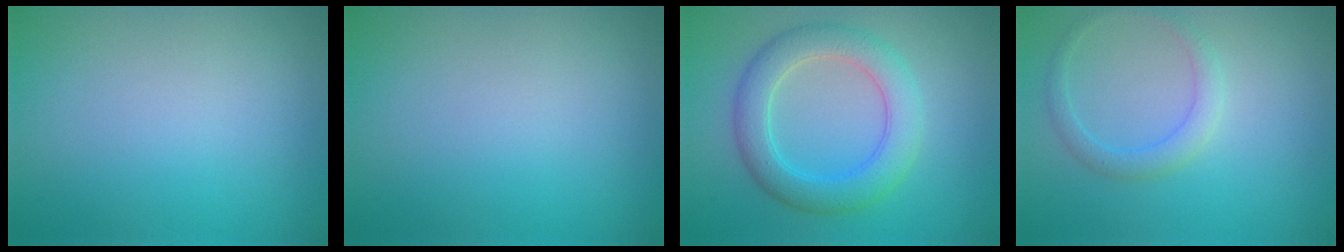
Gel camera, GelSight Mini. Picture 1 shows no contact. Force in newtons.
{"total": 0.0}
{"total": 4.9, "press": 4.9, "slide": 0.2}
{"total": 1.9, "press": 1.9, "slide": 0.1}